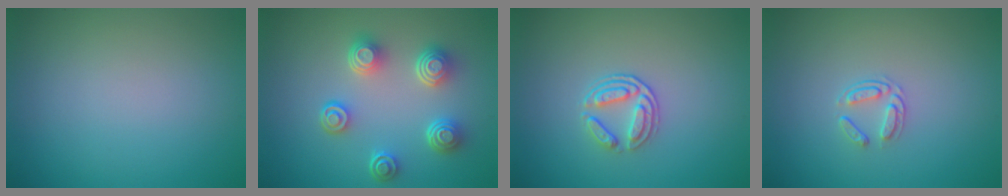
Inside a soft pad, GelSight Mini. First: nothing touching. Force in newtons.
{"total": 4.7, "press": 3.6, "slide": 3.1}
{"total": 2.4, "press": 1.9, "slide": 1.5}
{"total": 1.6, "press": 1.0, "slide": 1.2}